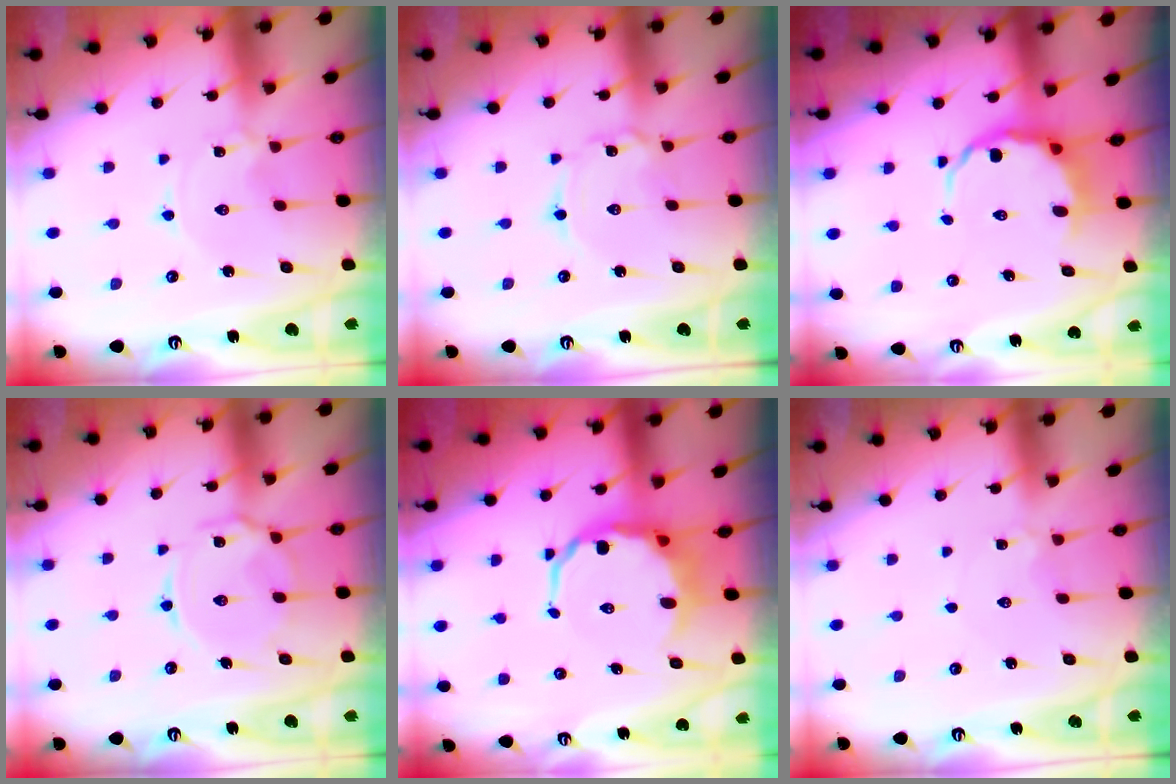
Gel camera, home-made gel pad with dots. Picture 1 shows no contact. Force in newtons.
{"total": 2.0, "press": 2.0, "slide": 0.2}
{"total": 6.9, "press": 6.5, "slide": 2.2}
{"total": 9.6, "press": 9.6, "slide": 0.8}
{"total": 8.2, "press": 7.8, "slide": 2.3}
{"total": 2.6, "press": 2.6, "slide": 0.2}